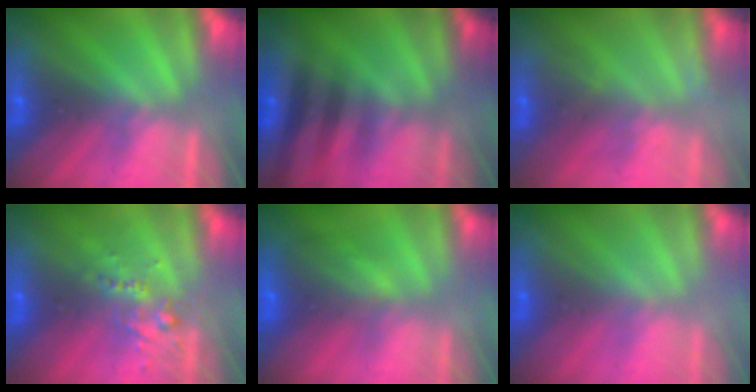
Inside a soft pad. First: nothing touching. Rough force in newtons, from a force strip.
{"total": 3.1}
{"total": 2.8}
{"total": 2.6}
{"total": 8.5}
{"total": 2.8}